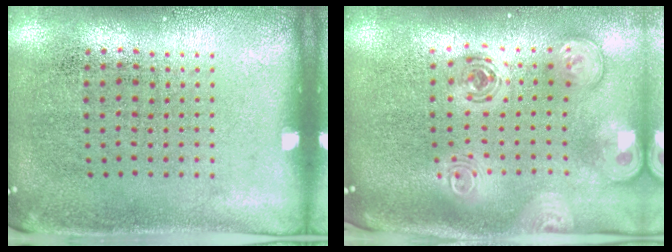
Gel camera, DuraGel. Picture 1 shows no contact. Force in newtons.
{"total": 2.8, "press": 2.0, "slide": 2.0}